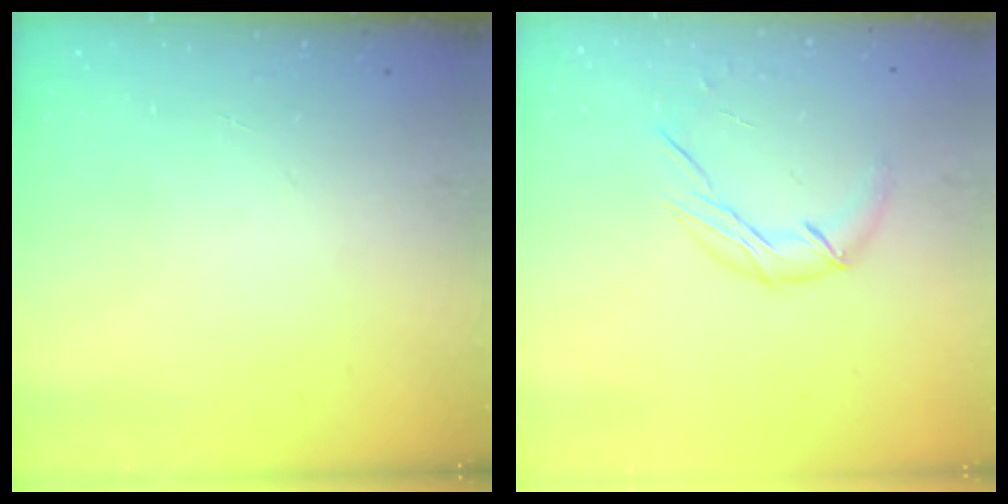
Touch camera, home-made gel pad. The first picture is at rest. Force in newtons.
{"total": 8.7, "press": 8.7, "slide": 0.3}